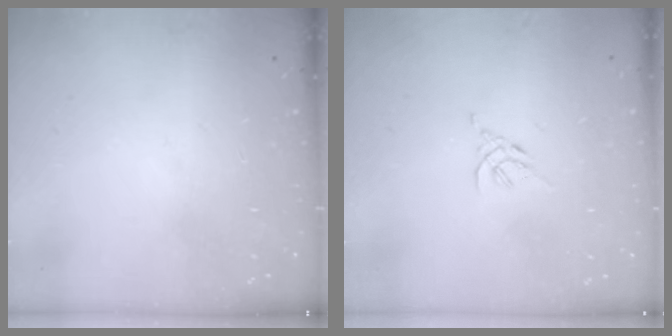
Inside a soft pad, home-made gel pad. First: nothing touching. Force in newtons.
{"total": 2.7, "press": 2.6, "slide": 0.7}